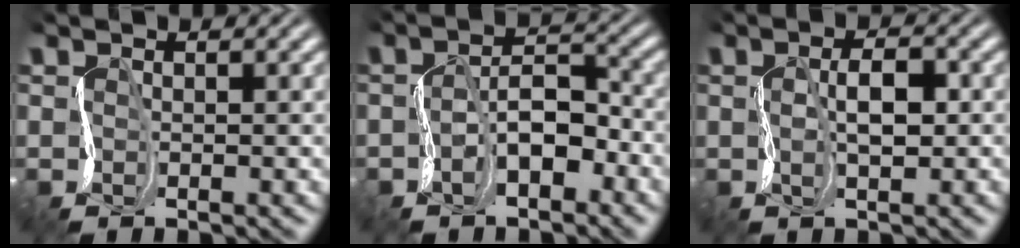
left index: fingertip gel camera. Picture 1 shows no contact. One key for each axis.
{"total": 2.1, "fx": -1.4, "fy": 1.0, "fz": 1.2, "tx": -0.042, "ty": 0.016, "tz": -0.029}
{"total": 1.0, "fx": 0.6, "fy": 0.0, "fz": 0.8, "tx": -0.035, "ty": 0.012, "tz": 0.012}